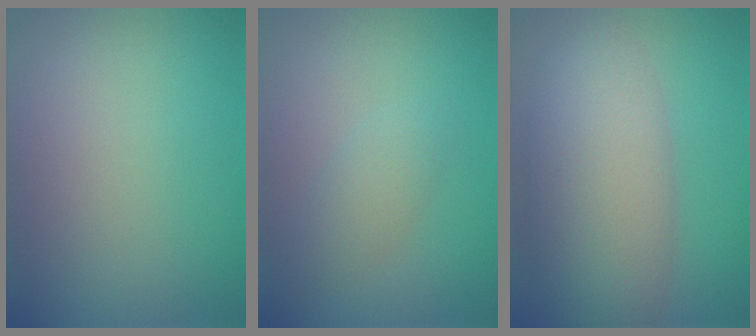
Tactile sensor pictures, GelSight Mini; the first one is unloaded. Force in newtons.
{"total": 1.9, "press": 1.9, "slide": 0.1}
{"total": 8.0, "press": 8.0, "slide": 0.5}